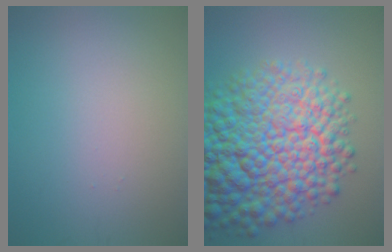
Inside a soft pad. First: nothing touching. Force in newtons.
{"total": 14.6, "press": 14.6, "slide": 0.5}